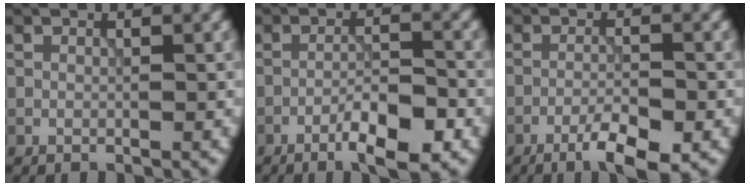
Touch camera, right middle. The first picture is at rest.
{"total": 5.0, "force": [-3.0, 1.0, 3.9], "torque": [-0.065, 0.006, -0.048]}
{"total": 4.2, "force": [-2.6, 0.7, 3.2], "torque": [-0.060, -0.001, -0.045]}